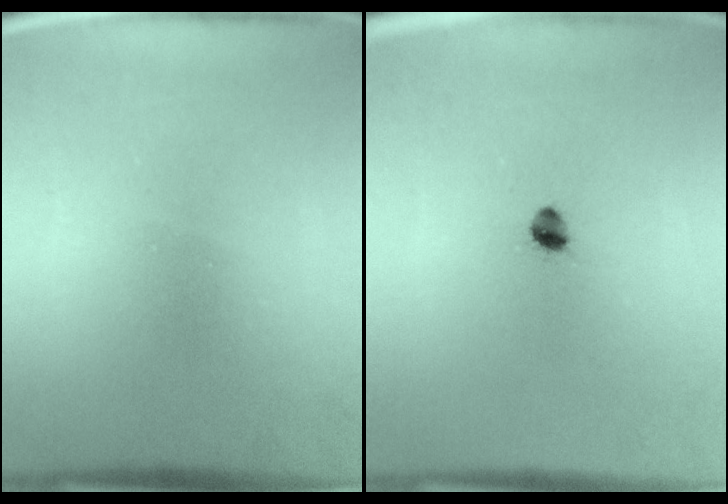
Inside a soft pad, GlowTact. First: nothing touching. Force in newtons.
{"total": 2.0}